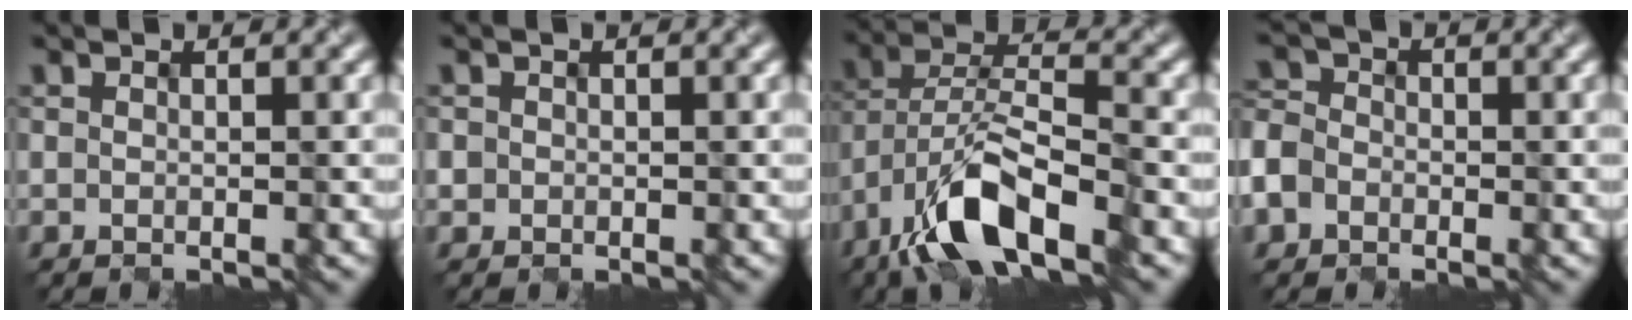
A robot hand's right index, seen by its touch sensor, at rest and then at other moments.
{"total": 0.7, "force": [-0.1, 0.7, -0.1], "torque": [0.002, -0.002, 0.004]}
{"total": 9.3, "force": [-5.9, 3.2, 6.5], "torque": [-0.120, 0.007, -0.112]}
{"total": 5.2, "force": [-2.0, 4.3, 2.1], "torque": [-0.041, -0.001, -0.054]}